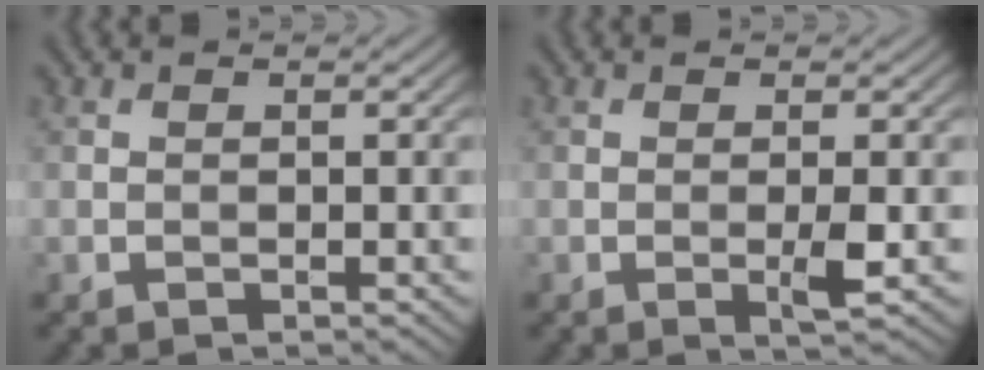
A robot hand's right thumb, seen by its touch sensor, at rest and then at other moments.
{"total": 1.9, "force": [-0.3, 0.0, 1.9], "torque": [-0.035, -0.001, -0.008]}